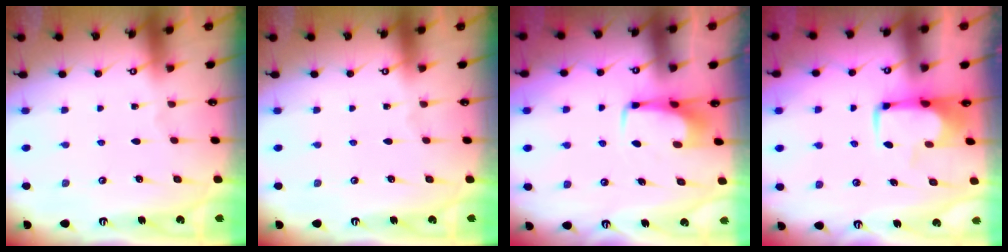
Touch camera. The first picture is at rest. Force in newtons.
{"total": 0.0}
{"total": 2.9, "press": 2.8, "slide": 0.4}
{"total": 1.6, "press": 1.5, "slide": 0.5}